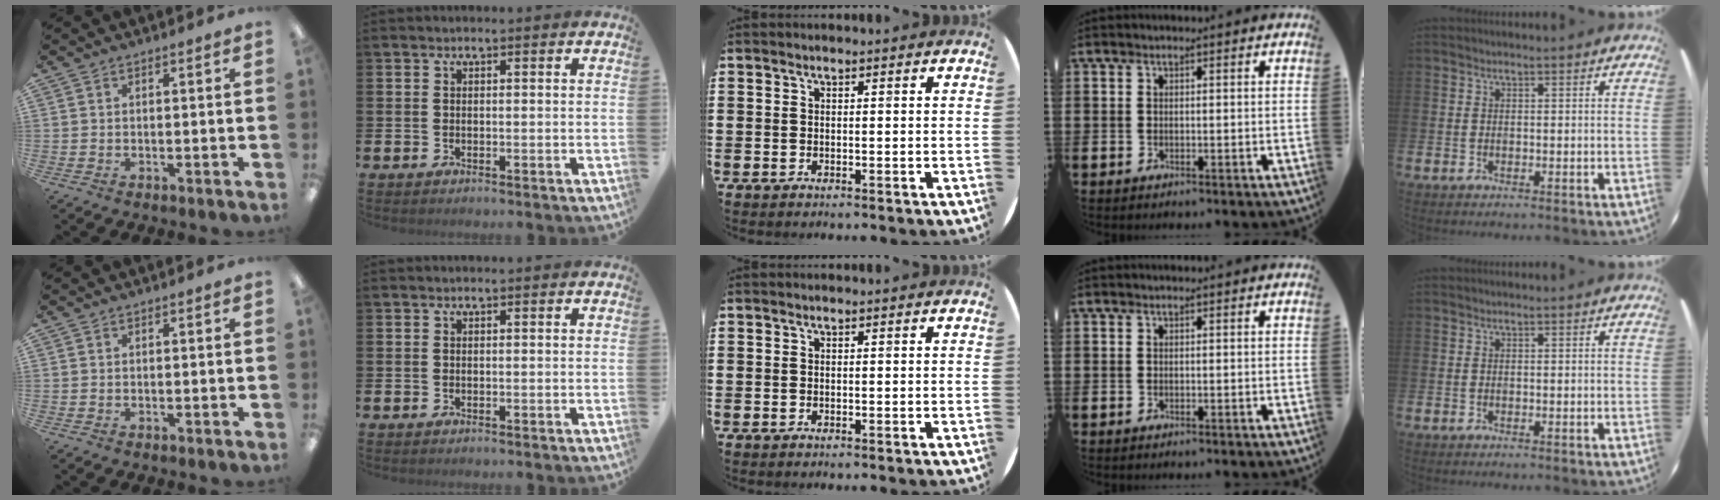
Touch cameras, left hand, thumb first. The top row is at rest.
{}